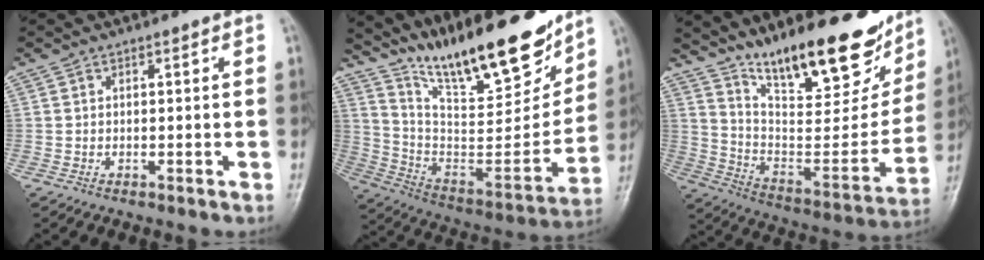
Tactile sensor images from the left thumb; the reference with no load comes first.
{"total": 24.9, "force": [19.2, 6.4, 14.6], "torque": [-0.192, -0.095, 0.328]}
{"total": 26.0, "force": [18.4, 8.3, 16.5], "torque": [-0.205, -0.083, 0.296]}